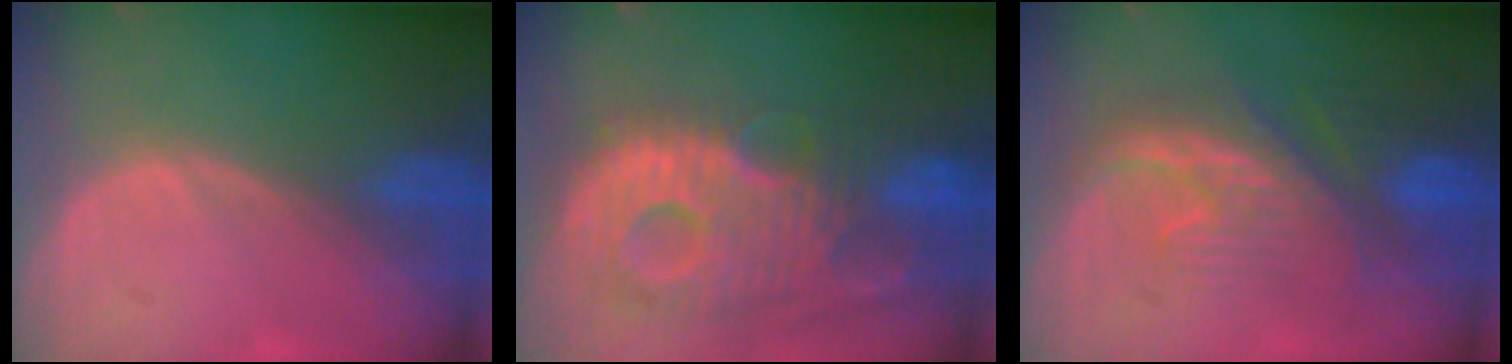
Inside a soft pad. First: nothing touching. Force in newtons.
{"total": 13.7, "press": 11.8, "slide": 6.8}
{"total": 9.4, "press": 8.8, "slide": 3.5}